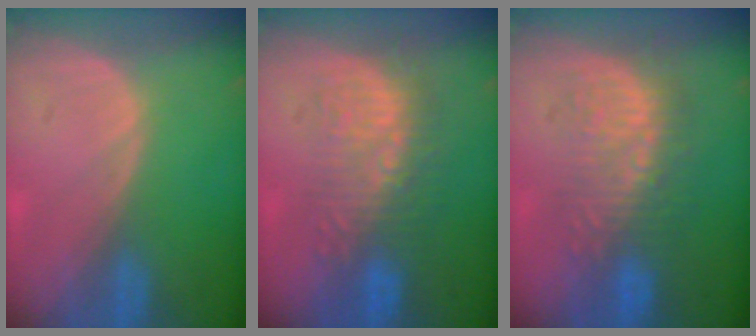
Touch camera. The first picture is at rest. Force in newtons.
{"total": 8.8, "press": 8.5, "slide": 2.3}
{"total": 8.7, "press": 8.6, "slide": 1.6}